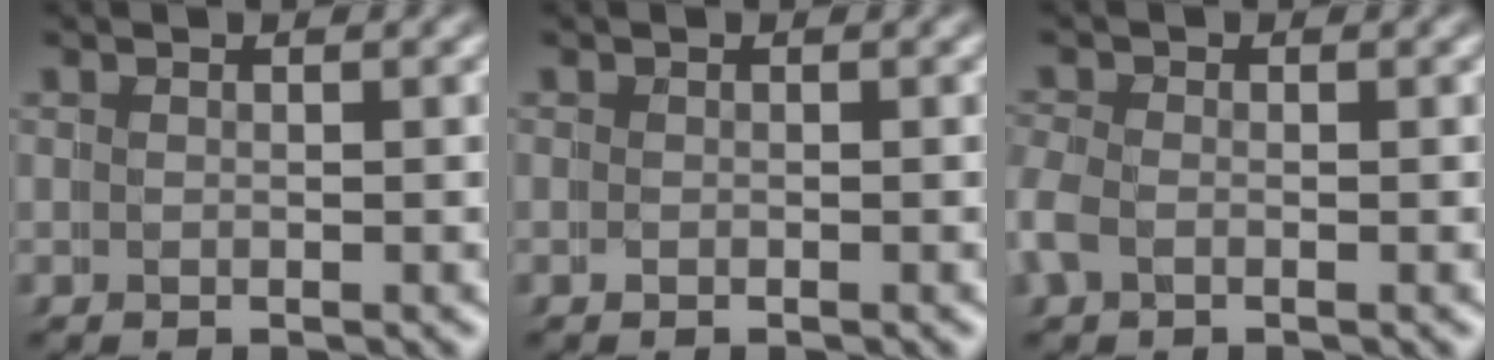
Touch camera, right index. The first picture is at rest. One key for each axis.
{"total": 0.0}
{"total": 1.4, "fx": -1.0, "fy": 0.9, "fz": 0.3, "tx": -0.023, "ty": -0.006, "tz": -0.018}